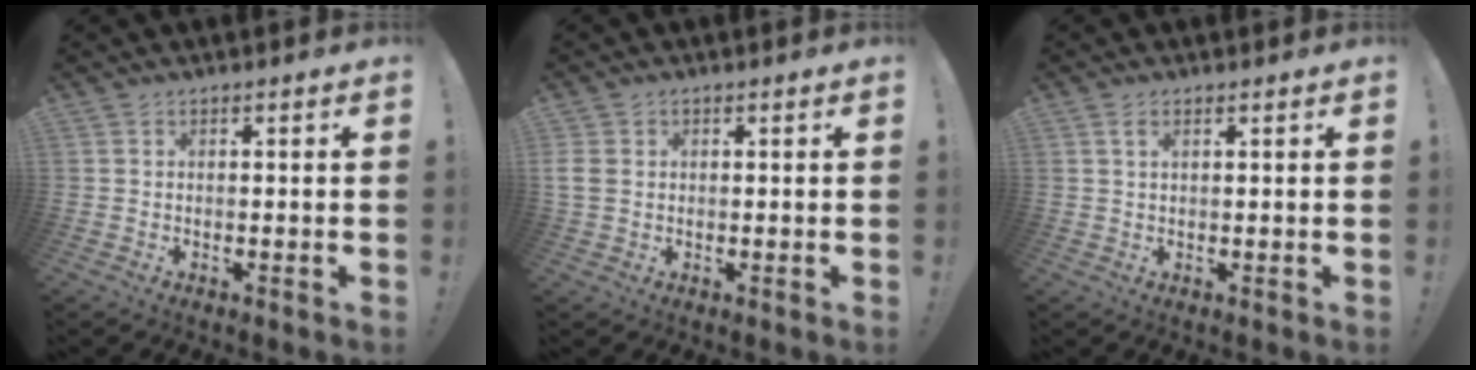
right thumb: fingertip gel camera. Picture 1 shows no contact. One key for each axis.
{"total": 3.7, "fx": 0.5, "fy": 3.0, "fz": 2.0, "tx": -0.039, "ty": 0.005, "tz": 0.012}
{"total": 2.2, "fx": 0.9, "fy": 0.9, "fz": 1.7, "tx": -0.035, "ty": 0.000, "tz": 0.017}